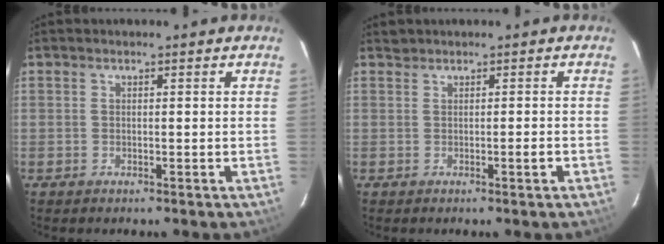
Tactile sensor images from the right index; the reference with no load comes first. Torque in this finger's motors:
{"motor_torque": [-0.02, 0.00, 0.02, 0.00]}